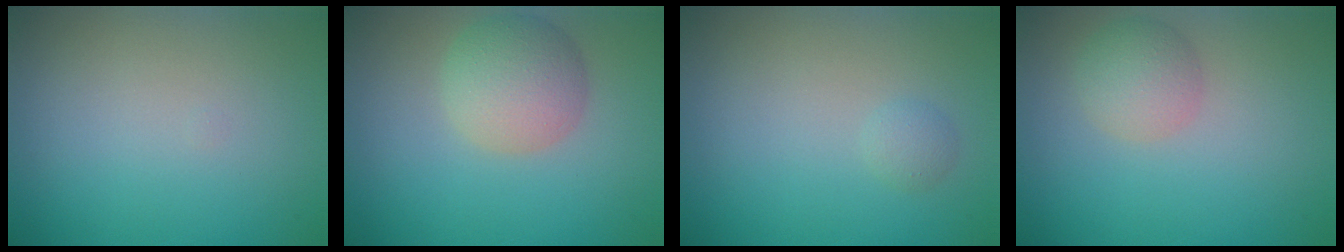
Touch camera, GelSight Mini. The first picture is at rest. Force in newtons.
{"total": 4.4, "press": 4.3, "slide": 0.5}
{"total": 0.8, "press": 0.8, "slide": 0.0}
{"total": 2.6, "press": 2.6, "slide": 0.1}